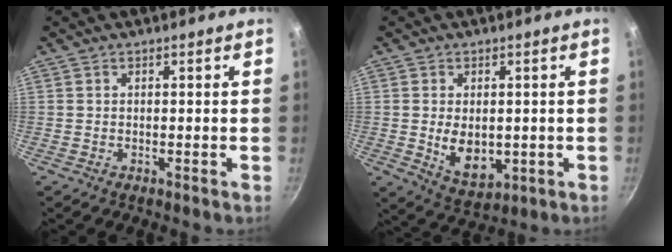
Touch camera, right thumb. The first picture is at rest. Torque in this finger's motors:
{"motor_torque": [-0.69, 0.26, 0.17, 0.66, 0.00]}